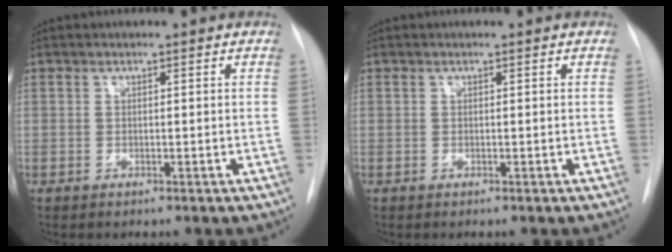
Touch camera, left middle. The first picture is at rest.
{"total": 0.0}